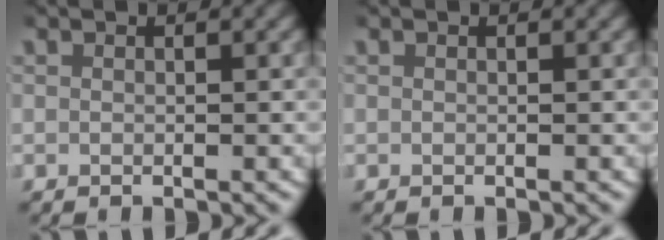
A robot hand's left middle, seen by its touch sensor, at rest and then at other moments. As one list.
[{"total": 0.0}]